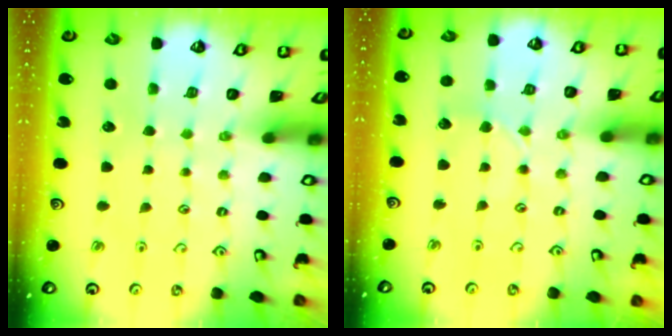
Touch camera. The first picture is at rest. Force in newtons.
{"total": 2.2, "press": 2.2, "slide": 0.3}